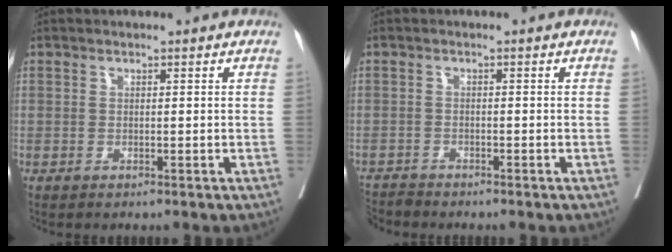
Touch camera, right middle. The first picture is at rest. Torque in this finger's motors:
{"motor_torque": [-0.04, -0.06, -0.05, 0.00]}